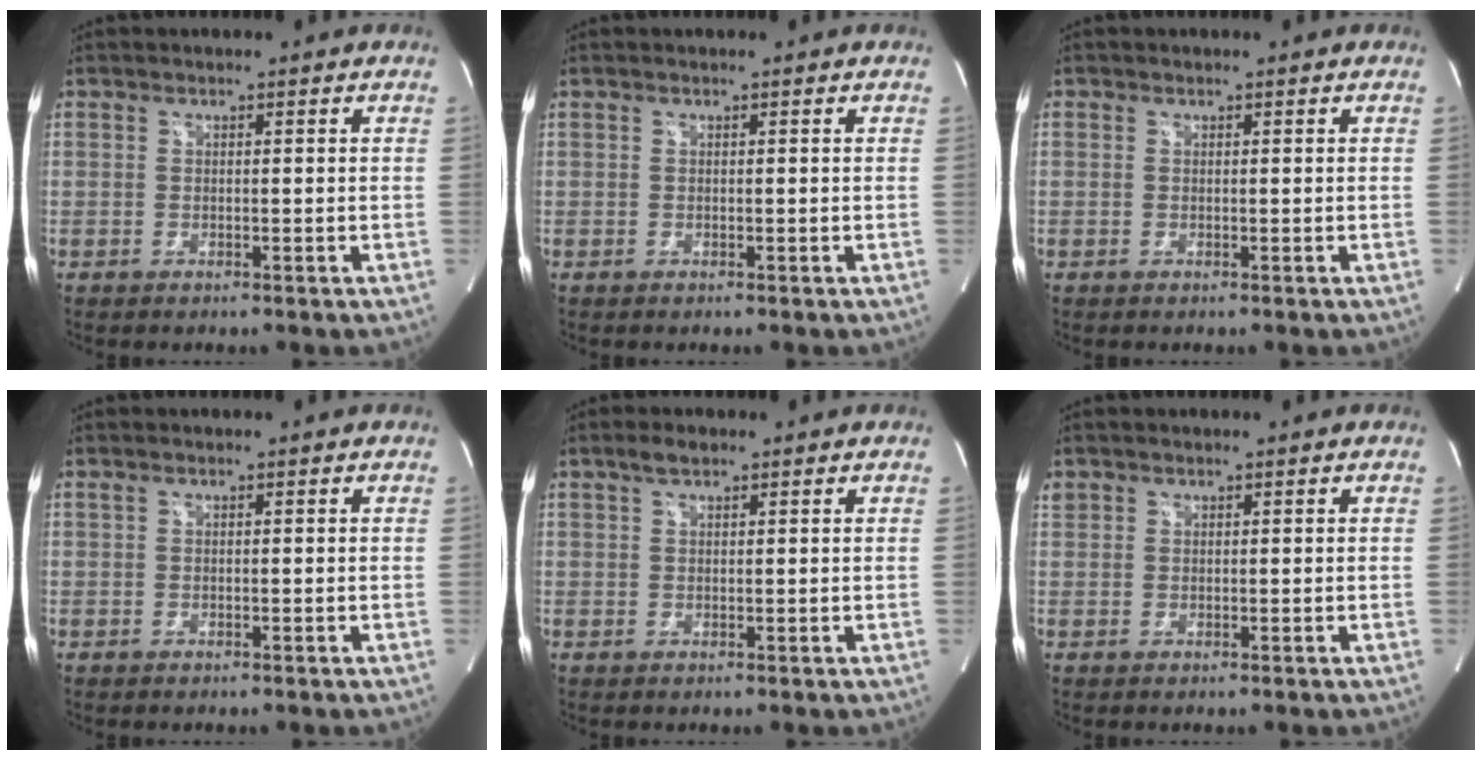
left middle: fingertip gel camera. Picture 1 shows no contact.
{"total": 0.0}
{"total": 0.0}
{"total": 0.0}
{"total": 2.2, "force": [1.6, 0.8, 1.3], "torque": [-0.030, 0.008, 0.030]}
{"total": 1.5, "force": [1.0, 1.1, 0.2], "torque": [-0.001, 0.013, 0.019]}